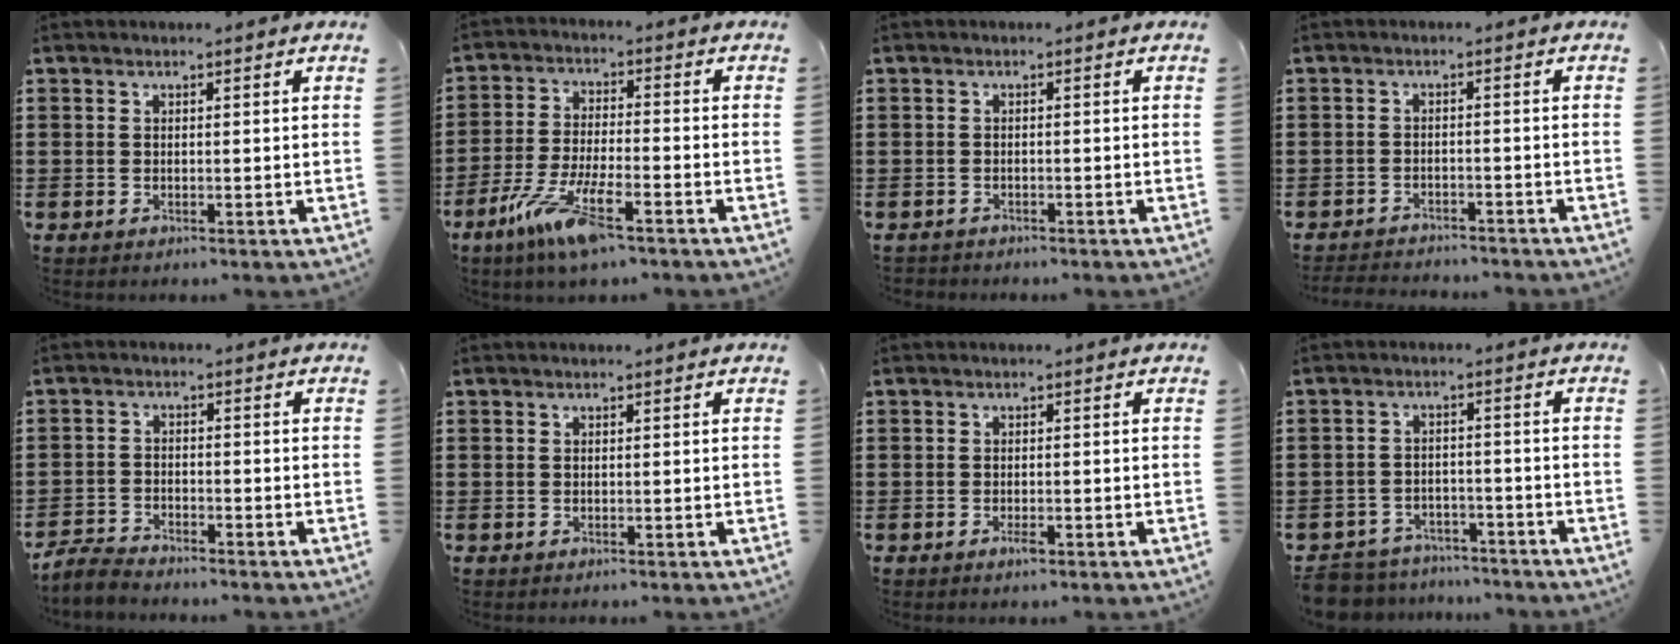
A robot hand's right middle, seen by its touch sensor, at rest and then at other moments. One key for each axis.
{"total": 9.6, "fx": -5.7, "fy": 1.7, "fz": 7.5, "tx": -0.163, "ty": -0.012, "tz": -0.107}
{"total": 0.7, "fx": -0.7, "fy": 0.0, "fz": 0.0, "tx": -0.003, "ty": -0.001, "tz": -0.015}
{"total": 2.5, "fx": -2.5, "fy": 0.1, "fz": 0.0, "tx": -0.008, "ty": -0.003, "tz": -0.052}
{"total": 3.3, "fx": -3.2, "fy": 0.4, "fz": 0.5, "tx": -0.028, "ty": -0.002, "tz": -0.072}
{"total": 0.0}
{"total": 1.3, "fx": -0.7, "fy": 0.4, "fz": 1.1, "tx": -0.022, "ty": -0.003, "tz": -0.012}
{"total": 5.3, "fx": -5.2, "fy": 0.9, "fz": 0.0, "tx": -0.014, "ty": 0.007, "tz": -0.111}